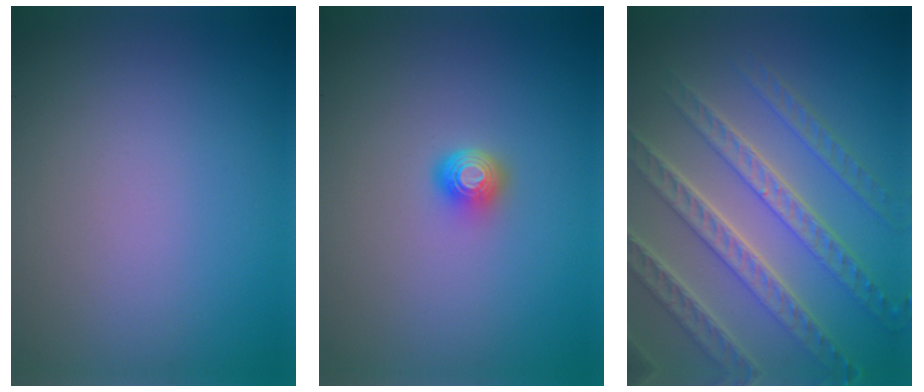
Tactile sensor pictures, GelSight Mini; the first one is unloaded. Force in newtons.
{"total": 1.6, "press": 1.2, "slide": 1.1}
{"total": 7.9, "press": 5.5, "slide": 5.7}